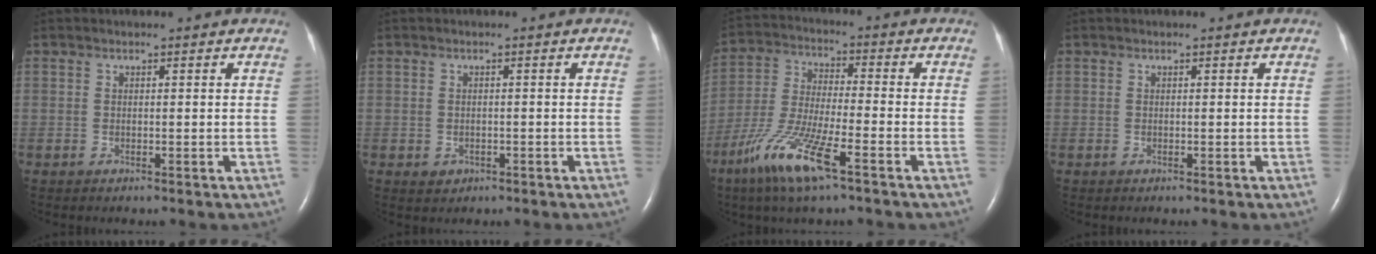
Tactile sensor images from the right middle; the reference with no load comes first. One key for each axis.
{"total": 1.4, "fx": -0.6, "fy": 1.2, "fz": 0.4, "tx": -0.002, "ty": 0.003, "tz": -0.003}
{"total": 11.9, "fx": -6.8, "fy": 1.4, "fz": 9.7, "tx": -0.209, "ty": -0.022, "tz": -0.133}
{"total": 0.0}